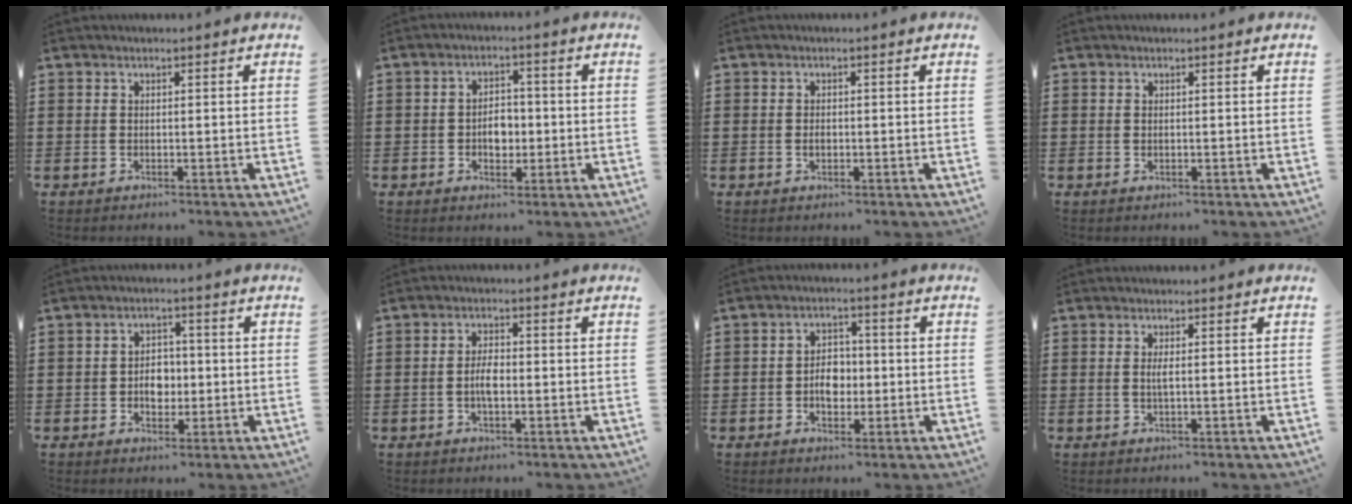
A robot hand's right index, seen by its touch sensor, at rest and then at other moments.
{"total": 3.6, "force": [-0.7, 2.5, 2.5], "torque": [-0.043, 0.002, -0.018]}
{"total": 1.1, "force": [-0.2, 0.7, 0.8], "torque": [-0.017, 0.002, -0.004]}
{"total": 0.0}
{"total": 3.8, "force": [-0.6, 2.8, 2.4], "torque": [-0.035, 0.000, -0.018]}
{"total": 3.2, "force": [-0.6, 1.3, 2.9], "torque": [-0.061, 0.001, -0.013]}
{"total": 4.1, "force": [-0.7, 2.9, 2.8], "torque": [-0.041, 0.001, -0.019]}
{"total": 1.4, "force": [0.1, 0.1, 1.4], "torque": [-0.027, -0.002, 0.001]}